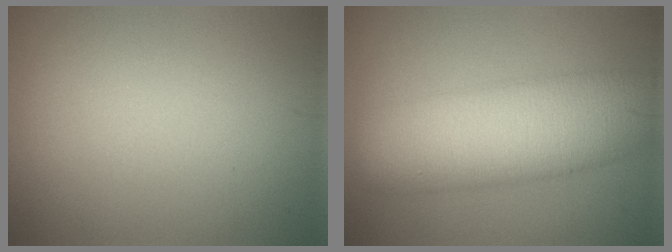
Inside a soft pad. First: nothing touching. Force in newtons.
{"total": 10.5, "press": 10.5, "slide": 0.3}